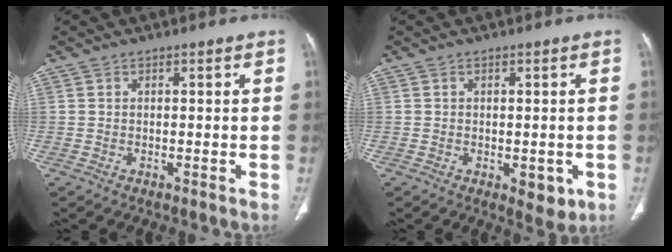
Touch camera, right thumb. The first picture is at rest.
{"total": 4.5, "force": [-1.3, 2.5, 3.4], "torque": [-0.023, -0.004, -0.009]}